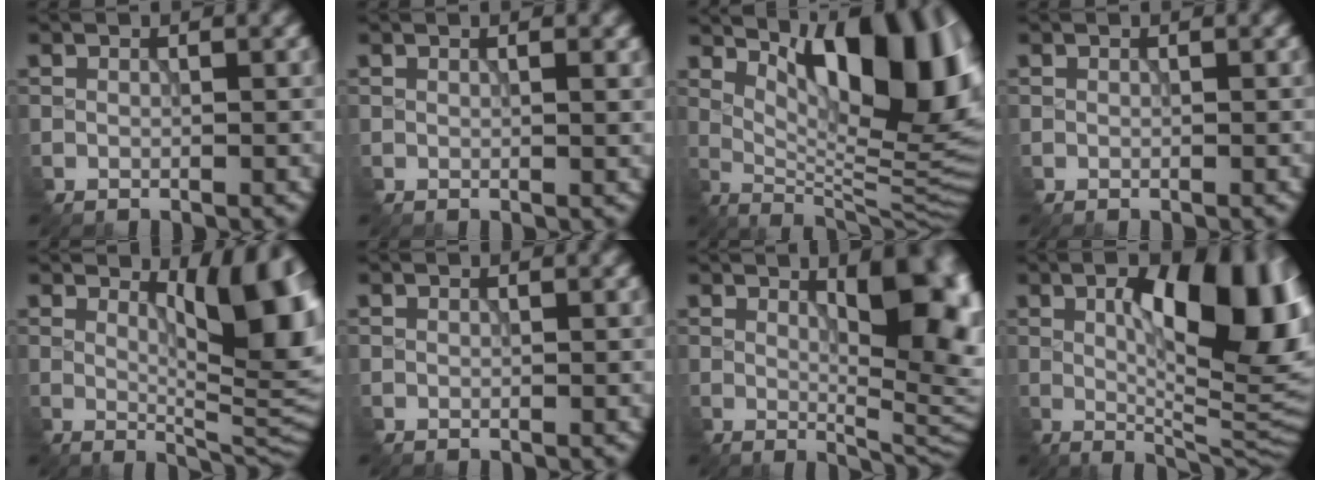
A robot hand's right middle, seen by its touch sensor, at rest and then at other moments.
{"total": 0.9, "force": [0.3, 0.3, 0.8], "torque": [-0.010, 0.003, 0.005]}
{"total": 13.8, "force": [5.0, 5.3, 11.7], "torque": [-0.144, -0.003, 0.083]}
{"total": 0.0}
{"total": 9.3, "force": [3.0, 3.2, 8.2], "torque": [-0.108, -0.007, 0.054]}
{"total": 0.0}
{"total": 11.4, "force": [2.8, 5.0, 9.8], "torque": [-0.086, 0.002, 0.041]}
{"total": 13.1, "force": [2.1, 5.3, 11.8], "torque": [-0.156, -0.002, 0.035]}